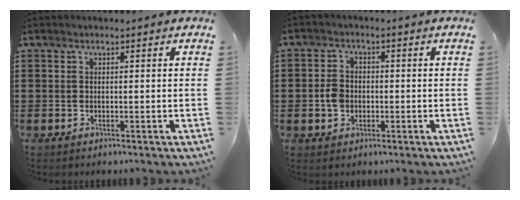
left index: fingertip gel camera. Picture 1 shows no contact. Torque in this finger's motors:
{"motor_torque": [0.73, 0.57, 0.32, 0.06]}